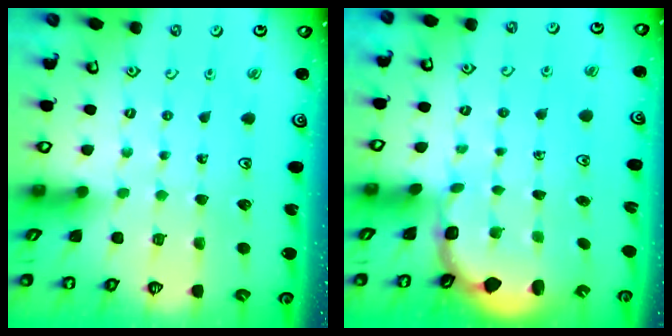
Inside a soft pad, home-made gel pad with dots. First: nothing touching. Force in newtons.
{"total": 2.7, "press": 2.0, "slide": 1.7}